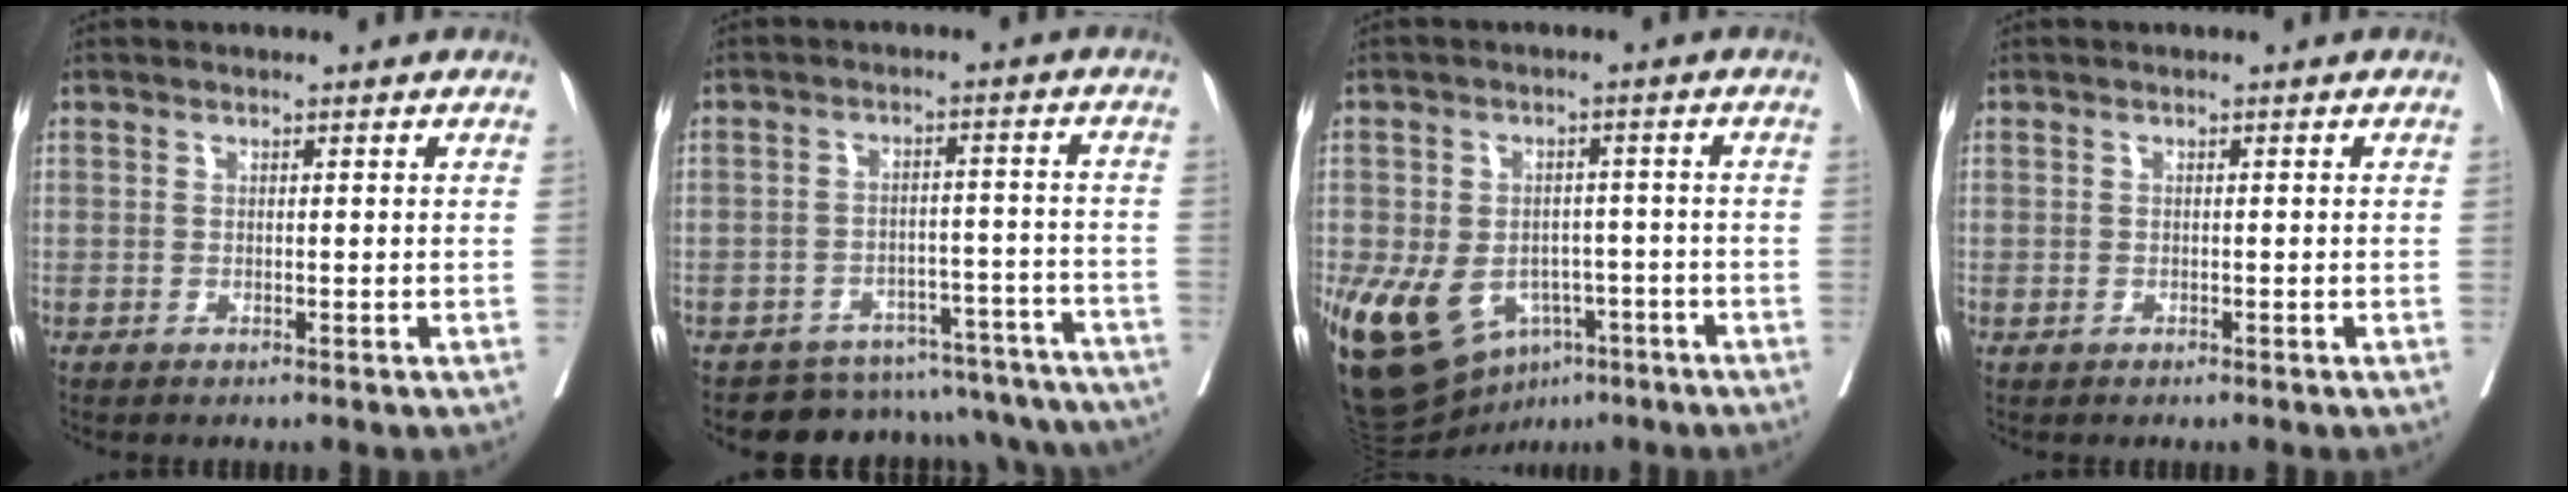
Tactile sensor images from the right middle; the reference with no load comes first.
{"total": 17.2, "force": [-15.9, 6.0, 2.4], "torque": [-0.012, 0.043, -0.183]}
{"total": 15.6, "force": [-7.0, 10.5, 9.0], "torque": [-0.194, 0.001, -0.097]}
{"total": 0.0}